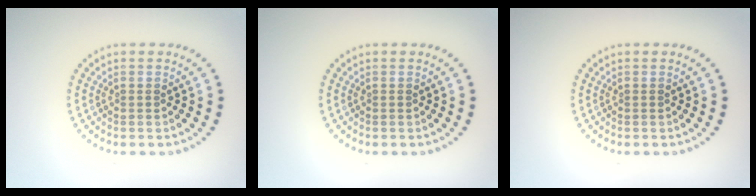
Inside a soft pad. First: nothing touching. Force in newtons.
{"total": 0.0}
{"total": 0.0}